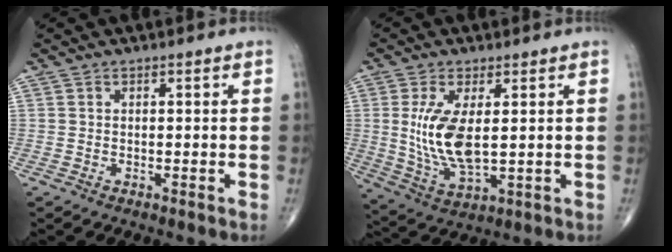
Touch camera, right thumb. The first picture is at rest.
{"total": 11.1, "force": [1.3, 4.6, 10.0], "torque": [-0.207, -0.020, 0.037]}